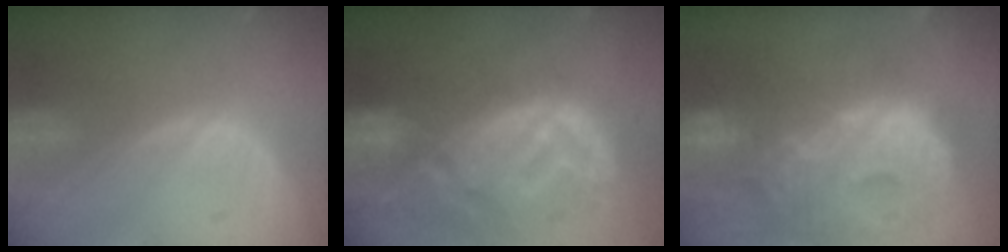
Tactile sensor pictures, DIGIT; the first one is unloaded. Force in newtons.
{"total": 12.3, "press": 11.0, "slide": 5.4}
{"total": 14.6, "press": 12.7, "slide": 7.3}